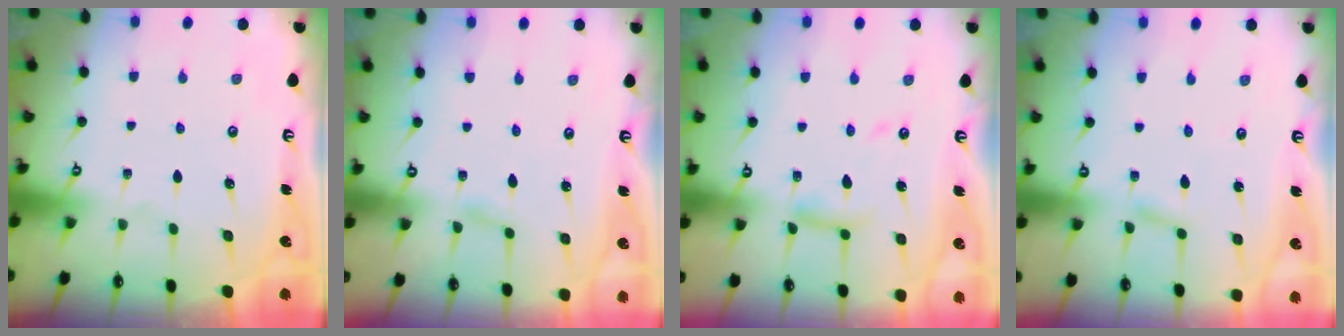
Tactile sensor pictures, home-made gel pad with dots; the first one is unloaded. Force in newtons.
{"total": 1.6, "press": 1.6, "slide": 0.1}
{"total": 10.8, "press": 10.8, "slide": 1.1}
{"total": 1.7, "press": 1.7, "slide": 0.2}